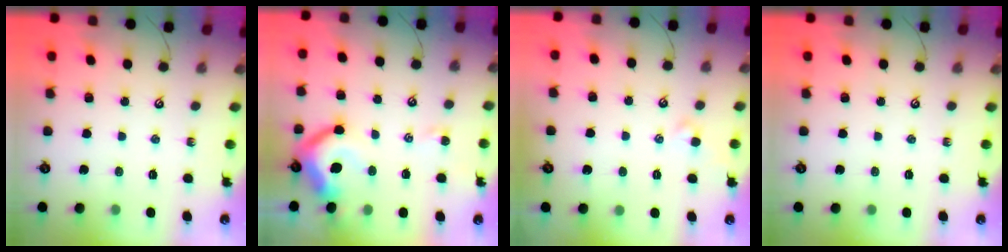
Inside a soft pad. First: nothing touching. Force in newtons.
{"total": 9.3, "press": 9.2, "slide": 1.3}
{"total": 1.6, "press": 1.5, "slide": 0.4}
{"total": 0.0}